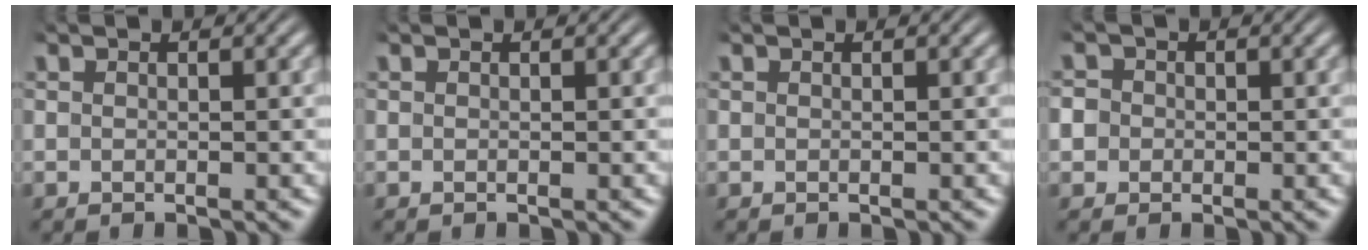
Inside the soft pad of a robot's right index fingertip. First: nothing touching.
{"total": 0.0}
{"total": 0.0}
{"total": 3.3, "force": [-0.3, 3.2, 0.9], "torque": [-0.031, -0.008, -0.009]}